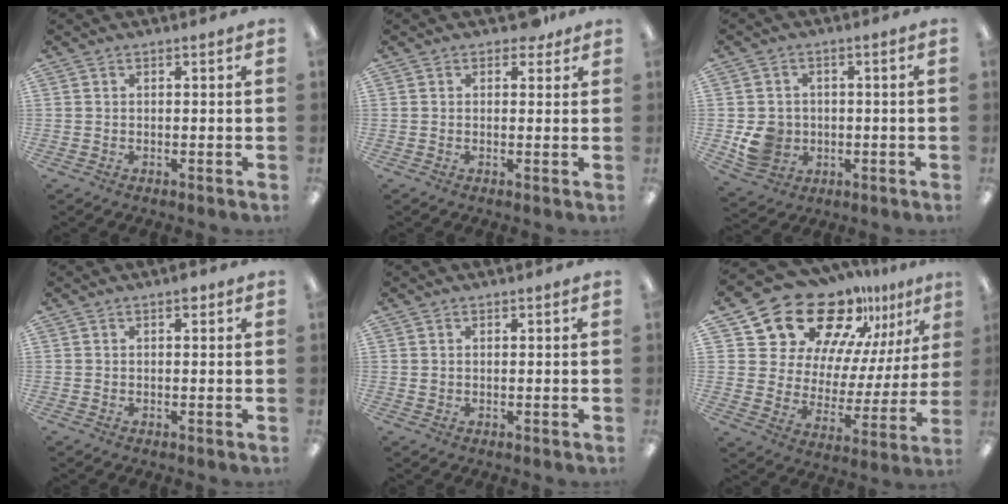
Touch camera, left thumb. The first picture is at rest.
{"total": 3.2, "force": [2.1, 2.0, 1.4], "torque": [-0.008, -0.003, 0.035]}
{"total": 7.3, "force": [-1.1, 6.9, 2.4], "torque": [-0.038, 0.010, -0.013]}
{"total": 1.2, "force": [0.7, 0.6, 0.8], "torque": [-0.009, 0.001, 0.010]}
{"total": 0.8, "force": [0.4, 0.7, 0.2], "torque": [-0.005, 0.002, 0.007]}
{"total": 21.0, "force": [16.8, 10.3, 7.2], "torque": [-0.127, -0.129, 0.303]}